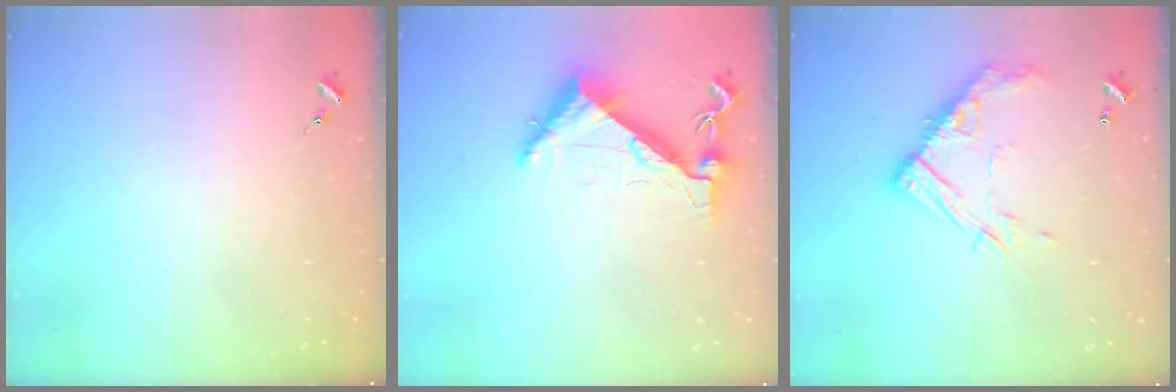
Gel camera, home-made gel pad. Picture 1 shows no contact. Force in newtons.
{"total": 6.4, "press": 6.4, "slide": 0.5}
{"total": 12.5, "press": 12.5, "slide": 1.0}